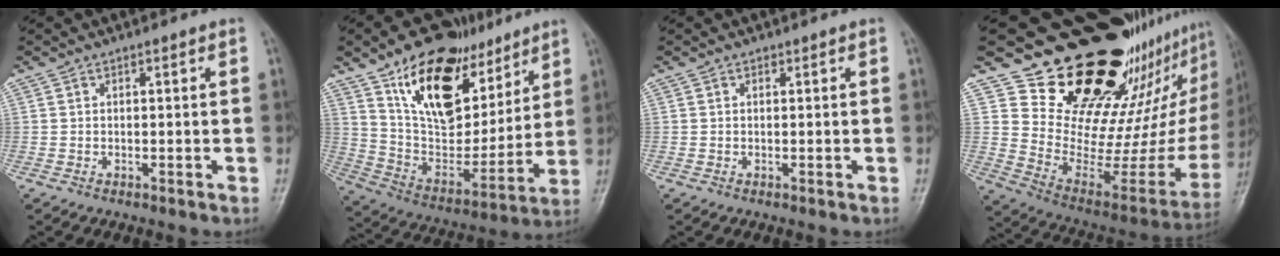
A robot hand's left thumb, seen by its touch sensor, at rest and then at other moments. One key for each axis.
{"total": 23.5, "fx": 13.4, "fy": 12.8, "fz": 14.5, "tx": -0.185, "ty": -0.053, "tz": 0.240}
{"total": 0.0}
{"total": 28.9, "fx": 21.1, "fy": 11.4, "fz": 16.2, "tx": -0.199, "ty": -0.153, "tz": 0.321}